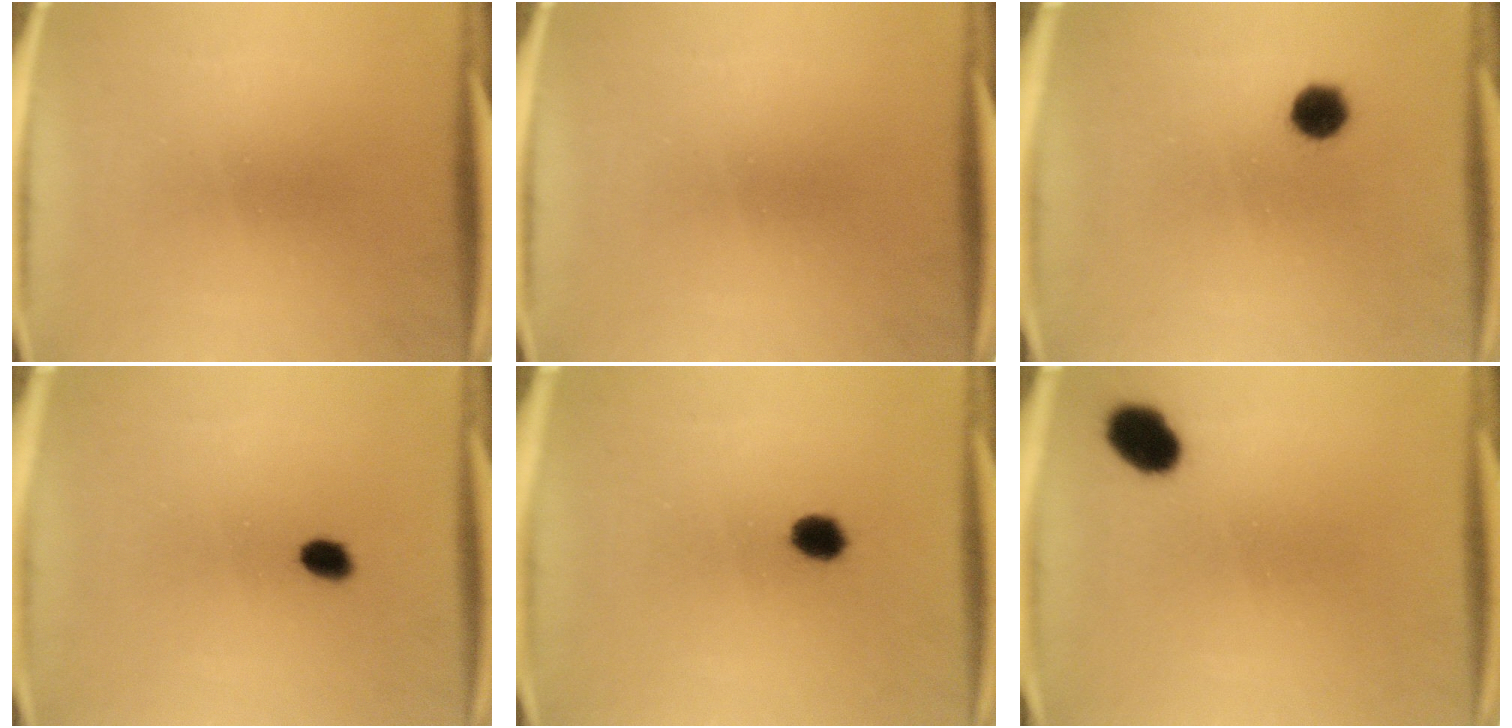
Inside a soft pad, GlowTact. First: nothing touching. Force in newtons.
{"total": 0.0}
{"total": 4.0}
{"total": 2.6}
{"total": 4.1}
{"total": 6.6}